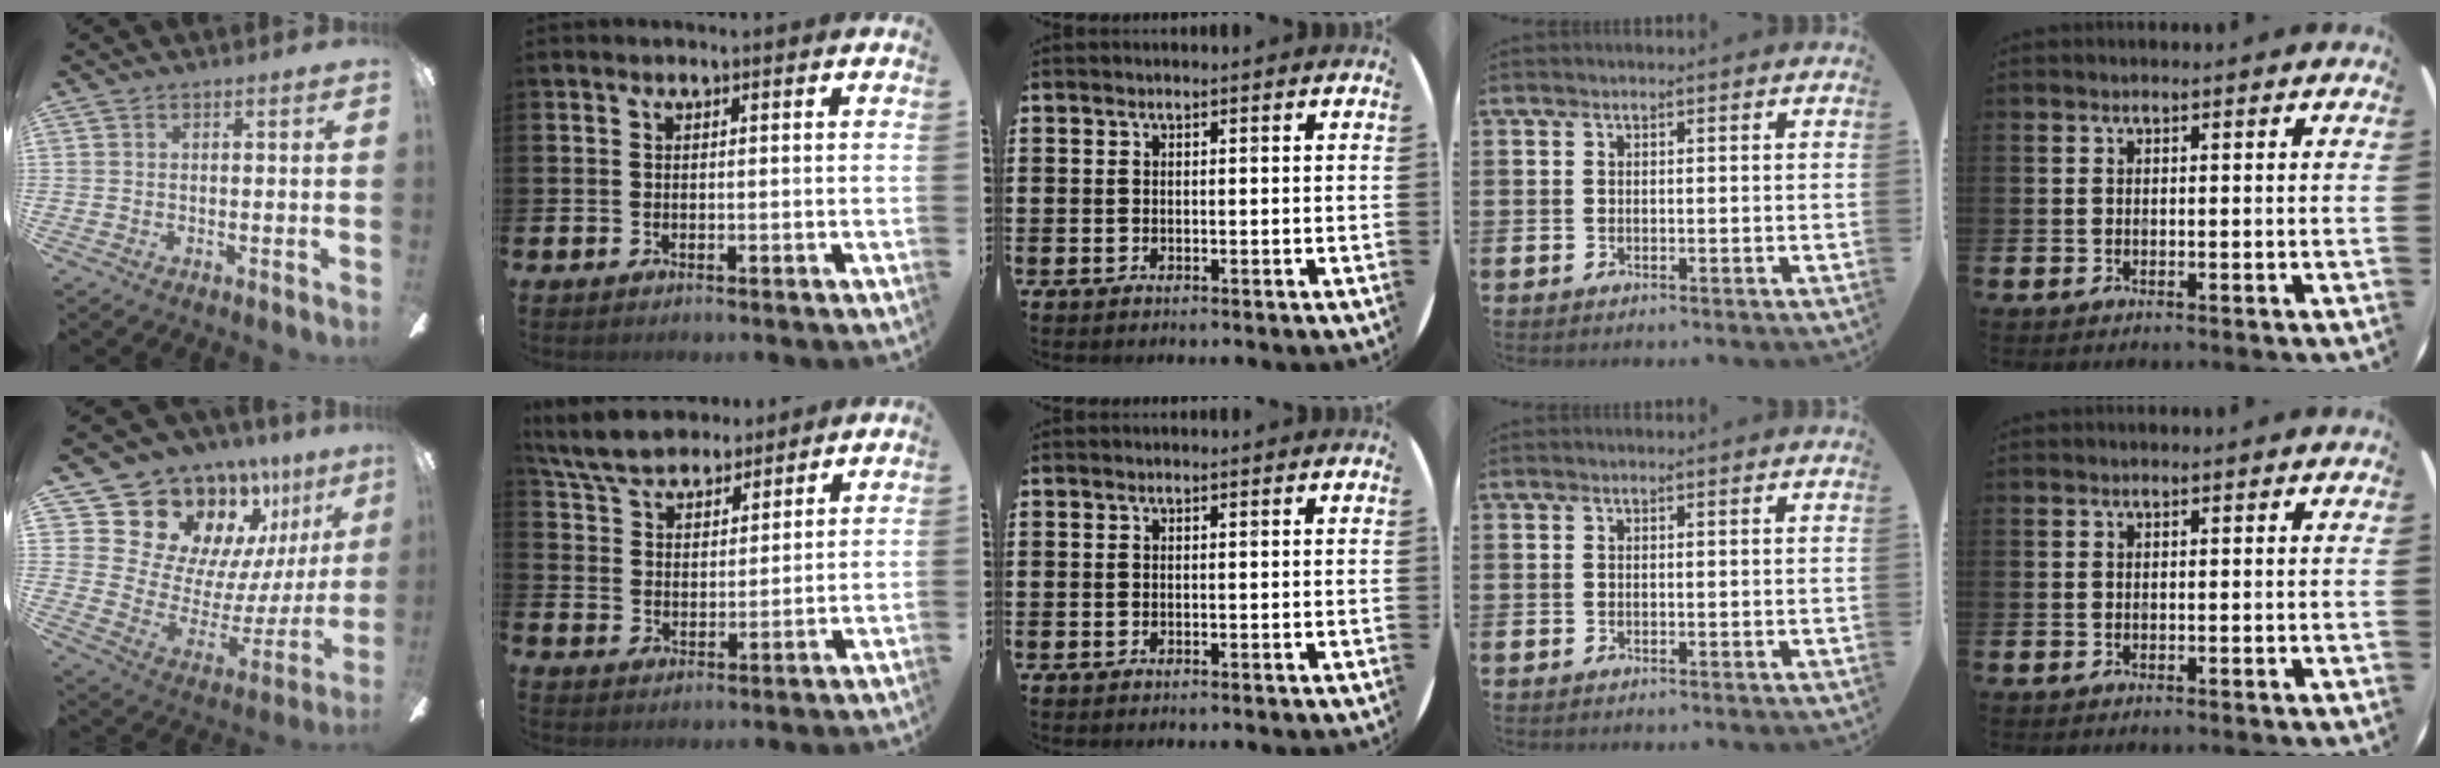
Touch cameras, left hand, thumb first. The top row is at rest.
{"thumb": {"total": 18.8, "force": [15.4, 9.7, 4.8], "torque": [-0.084, -0.138, 0.303]}, "index": {"total": 7.3, "force": [6.8, 2.2, 1.4], "torque": [-0.059, -0.026, 0.127]}}